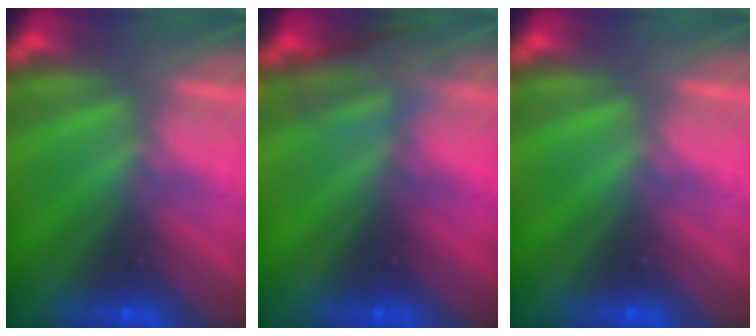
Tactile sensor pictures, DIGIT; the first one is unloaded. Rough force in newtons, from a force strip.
{"total": 2.8}
{"total": 0.0}